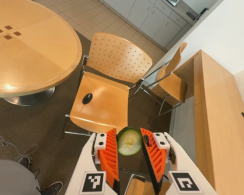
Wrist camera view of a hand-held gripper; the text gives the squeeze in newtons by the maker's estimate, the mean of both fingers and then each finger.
{"total": 6.8, "left": 6.7, "right": 6.9}